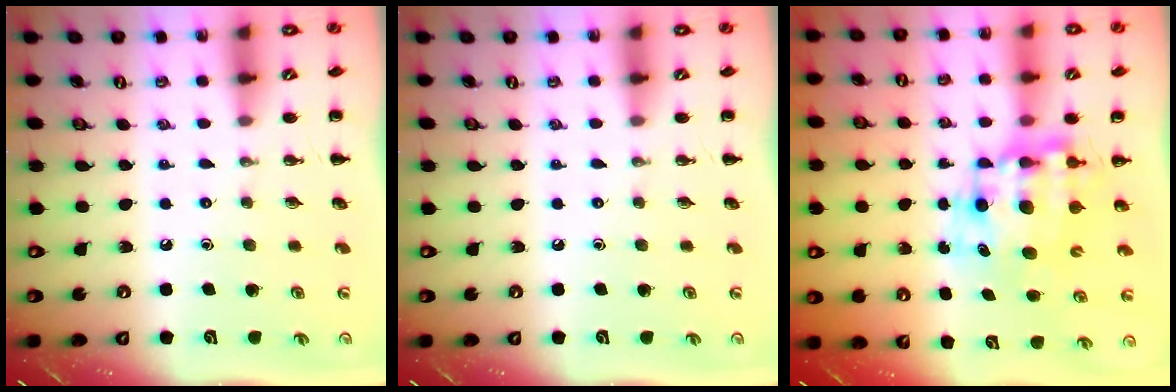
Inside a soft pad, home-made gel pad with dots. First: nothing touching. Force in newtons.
{"total": 0.0}
{"total": 10.1, "press": 9.8, "slide": 2.6}